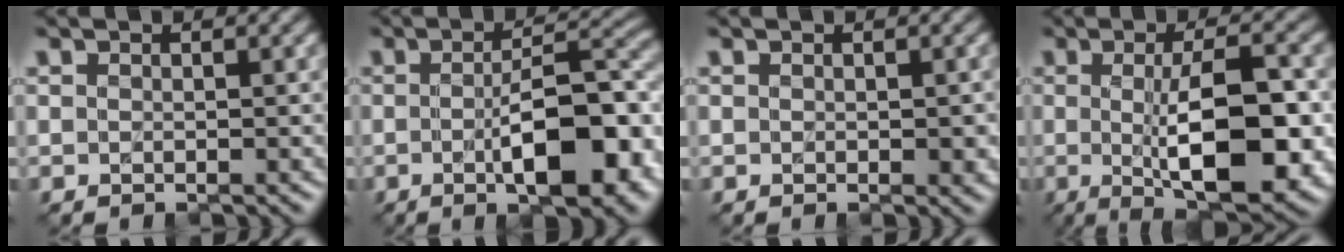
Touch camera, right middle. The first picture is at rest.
{"total": 9.7, "force": [-2.2, 3.2, 8.9], "torque": [-0.125, 0.000, -0.031]}
{"total": 1.1, "force": [0.0, 0.7, 0.9], "torque": [-0.017, -0.002, 0.003]}
{"total": 10.3, "force": [-0.7, 2.9, 9.8], "torque": [-0.143, -0.007, -0.011]}